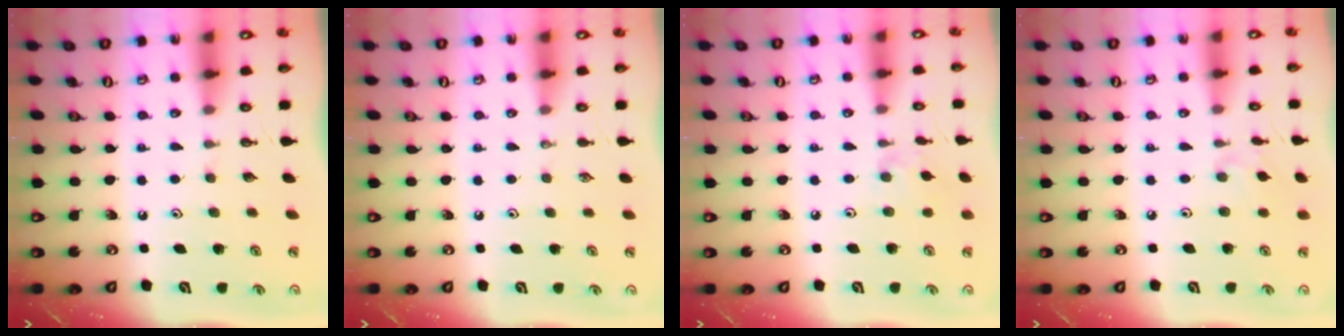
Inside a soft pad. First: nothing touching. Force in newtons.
{"total": 0.0}
{"total": 2.6, "press": 2.6, "slide": 0.5}
{"total": 2.1, "press": 2.1, "slide": 0.4}